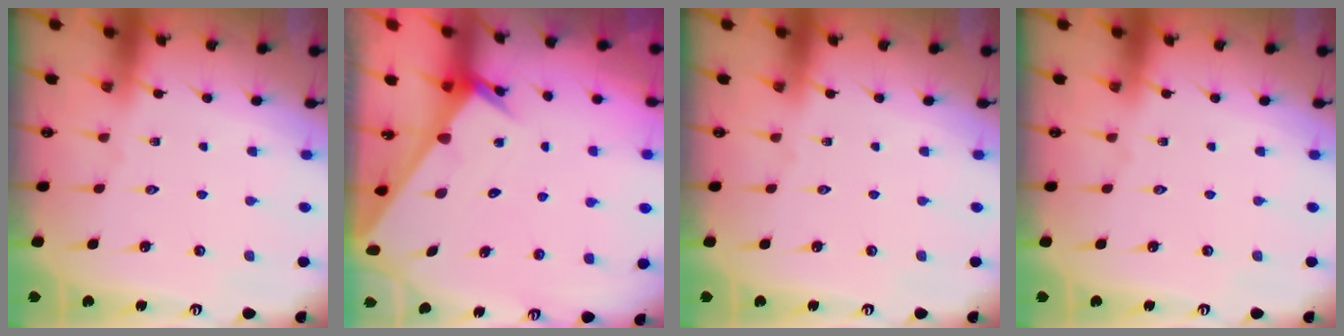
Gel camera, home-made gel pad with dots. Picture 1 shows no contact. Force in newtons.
{"total": 2.1, "press": 2.1, "slide": 0.1}
{"total": 0.0}
{"total": 0.0}